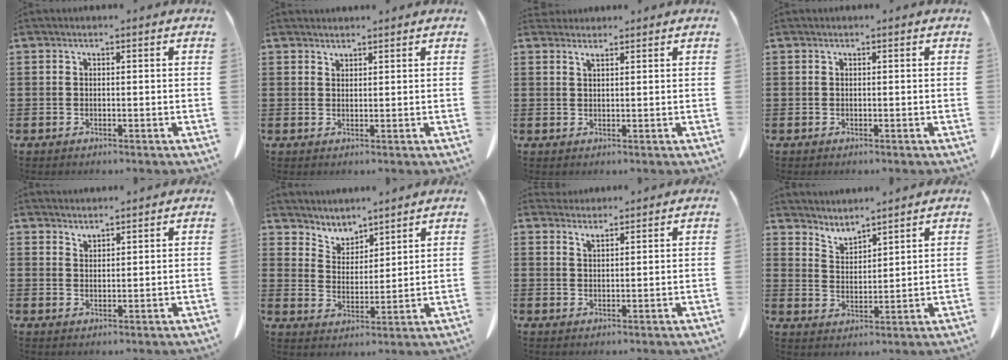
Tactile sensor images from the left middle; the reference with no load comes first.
{"total": 1.5, "force": [1.5, 0.3, 0.0], "torque": [-0.004, 0.001, 0.029]}
{"total": 1.4, "force": [1.3, 0.2, 0.5], "torque": [-0.013, 0.000, 0.025]}
{"total": 0.0}
{"total": 2.1, "force": [2.1, 0.1, -0.2], "torque": [-0.002, -0.002, 0.041]}
{"total": 4.1, "force": [4.0, 1.0, -0.5], "torque": [-0.011, -0.022, 0.070]}
{"total": 2.0, "force": [1.9, 0.4, 0.5], "torque": [-0.014, -0.001, 0.036]}
{"total": 3.6, "force": [3.6, 0.2, 0.0], "torque": [-0.013, -0.021, 0.065]}